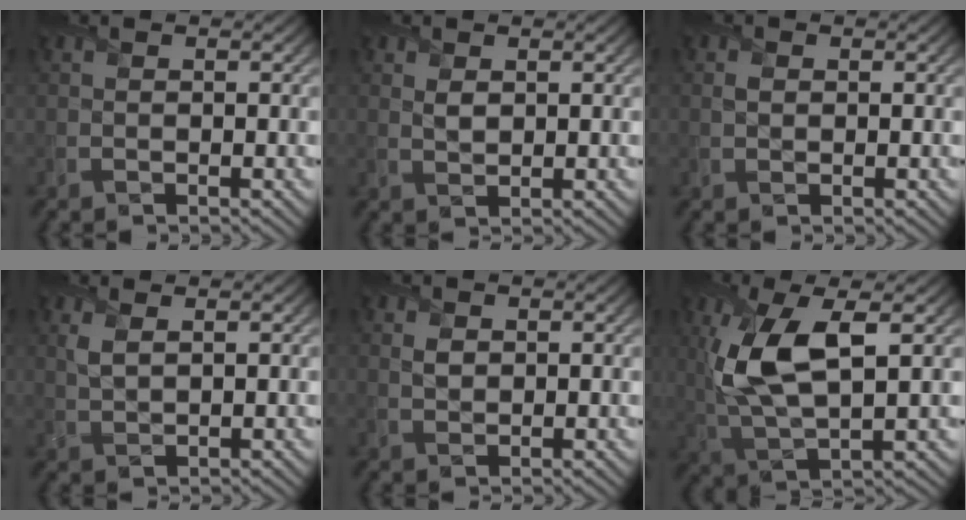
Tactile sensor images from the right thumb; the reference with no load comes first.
{"total": 1.1, "force": [0.6, 0.8, 0.5], "torque": [-0.012, -0.004, 0.017]}
{"total": 0.6, "force": [0.0, 0.6, 0.0], "torque": [0.001, -0.004, 0.003]}
{"total": 2.0, "force": [1.1, 0.8, 1.4], "torque": [-0.042, -0.003, 0.028]}
{"total": 1.2, "force": [0.4, 1.1, 0.4], "torque": [-0.008, -0.003, 0.011]}
{"total": 10.8, "force": [2.3, 4.4, 9.5], "torque": [-0.217, 0.000, 0.046]}